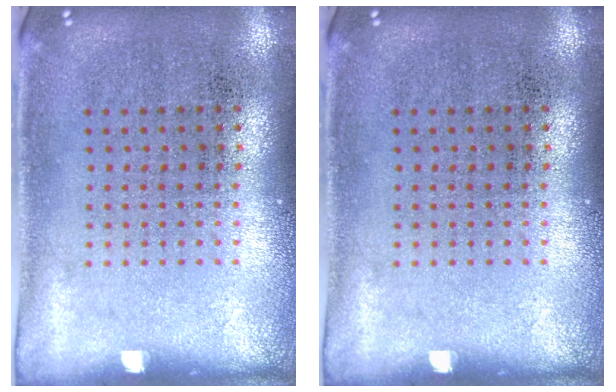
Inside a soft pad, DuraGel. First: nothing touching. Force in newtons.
{"total": 0.0}